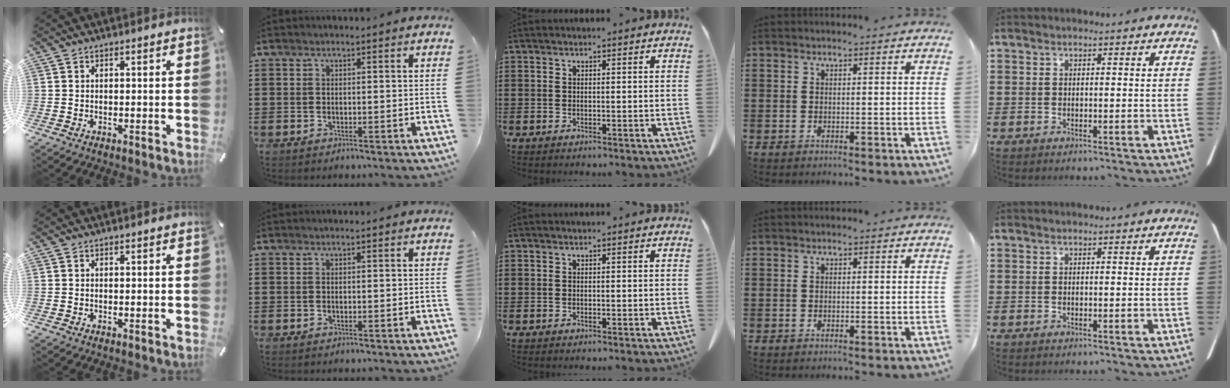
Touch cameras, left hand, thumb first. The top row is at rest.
{}